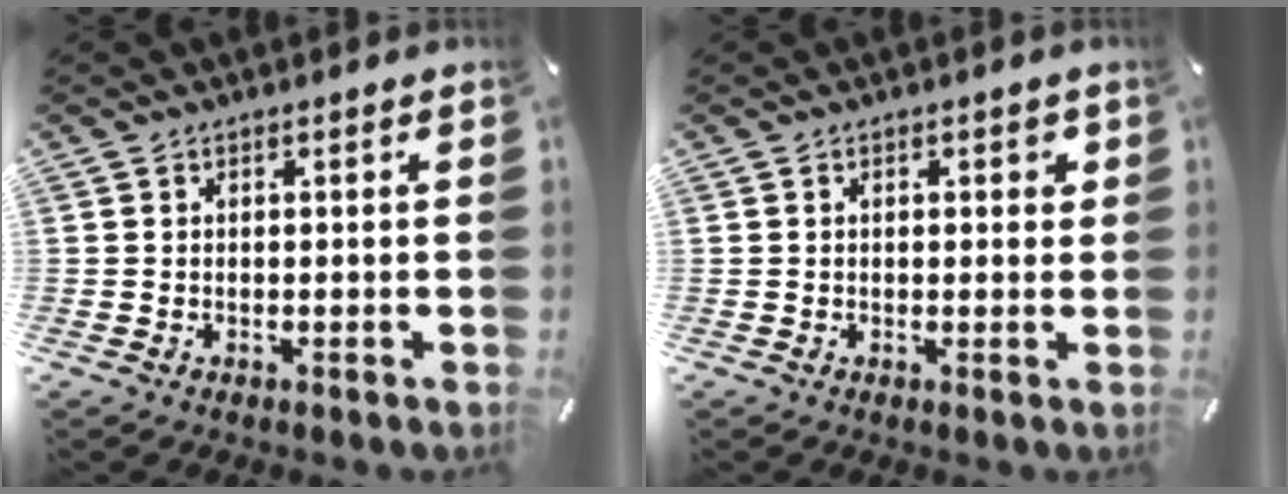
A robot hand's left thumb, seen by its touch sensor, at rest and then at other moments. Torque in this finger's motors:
{"motor_torque": [-0.16, -0.22, -0.10, 0.20, -0.02]}